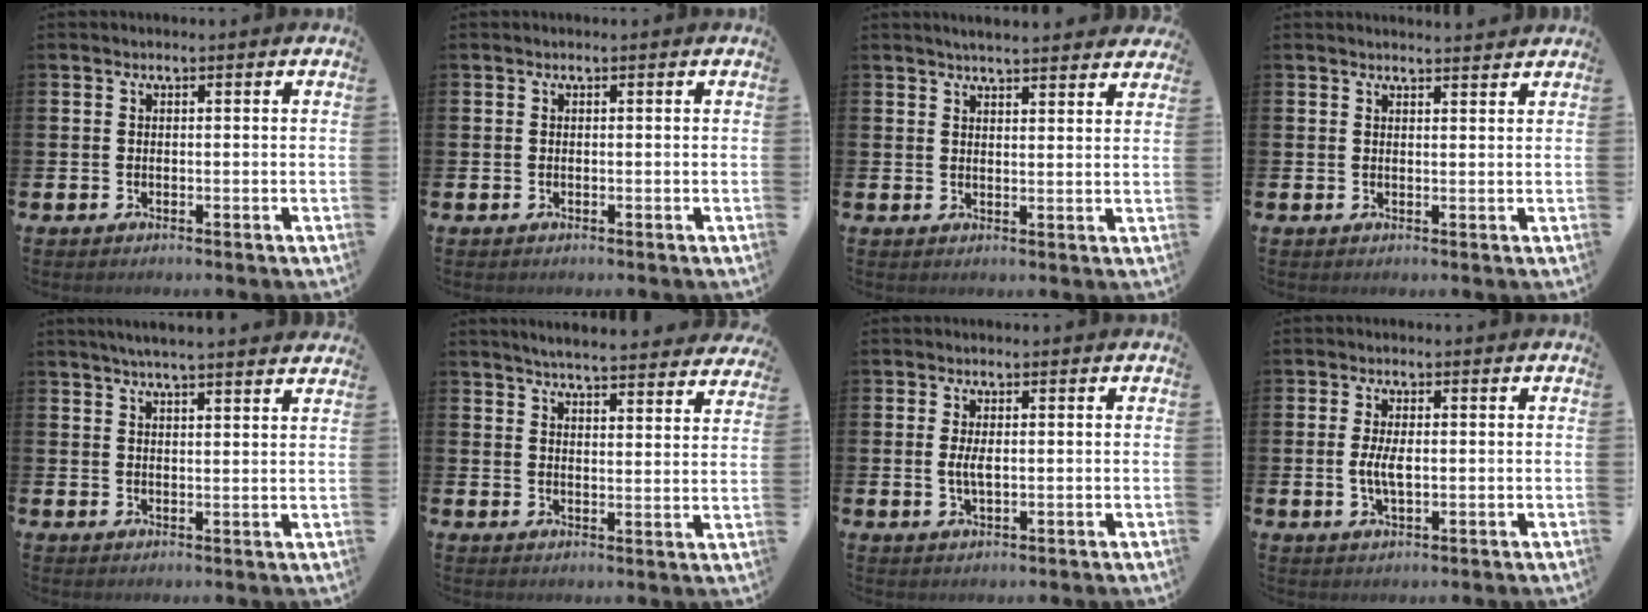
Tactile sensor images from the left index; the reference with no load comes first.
{"total": 0.0}
{"total": 3.7, "force": [3.7, 0.1, 0.6], "torque": [-0.016, -0.017, 0.067]}
{"total": 1.8, "force": [1.8, 0.0, -0.1], "torque": [0.011, -0.012, 0.031]}
{"total": 4.1, "force": [3.9, -0.5, 1.1], "torque": [-0.027, -0.014, 0.070]}
{"total": 5.2, "force": [5.1, 0.1, 0.9], "torque": [-0.022, -0.035, 0.088]}
{"total": 2.6, "force": [0.2, 1.0, 2.3], "torque": [-0.046, 0.003, 0.002]}
{"total": 3.6, "force": [0.0, 1.5, 3.2], "torque": [-0.069, 0.002, -0.004]}